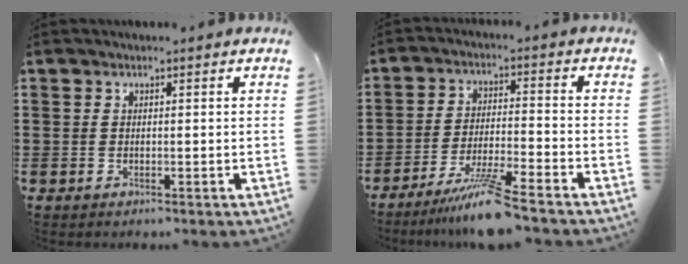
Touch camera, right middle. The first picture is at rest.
{"total": 8.1, "force": [-6.5, -0.1, 4.9], "torque": [-0.100, -0.018, -0.123]}